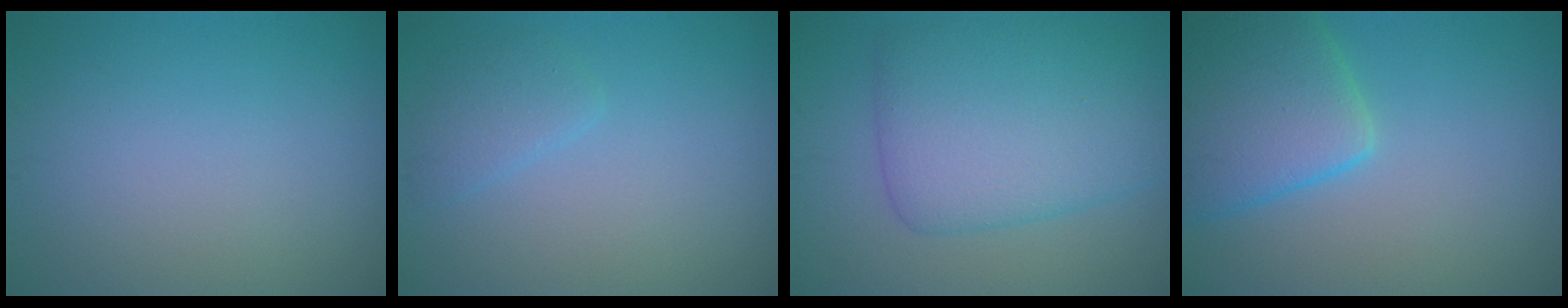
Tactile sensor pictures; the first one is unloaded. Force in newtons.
{"total": 1.7, "press": 1.7, "slide": 0.1}
{"total": 7.6, "press": 7.5, "slide": 0.2}
{"total": 6.9, "press": 6.9, "slide": 0.5}